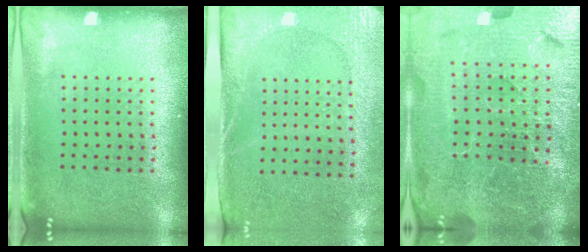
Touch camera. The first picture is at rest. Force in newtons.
{"total": 2.8, "press": 2.3, "slide": 1.6}
{"total": 6.7, "press": 5.8, "slide": 3.3}